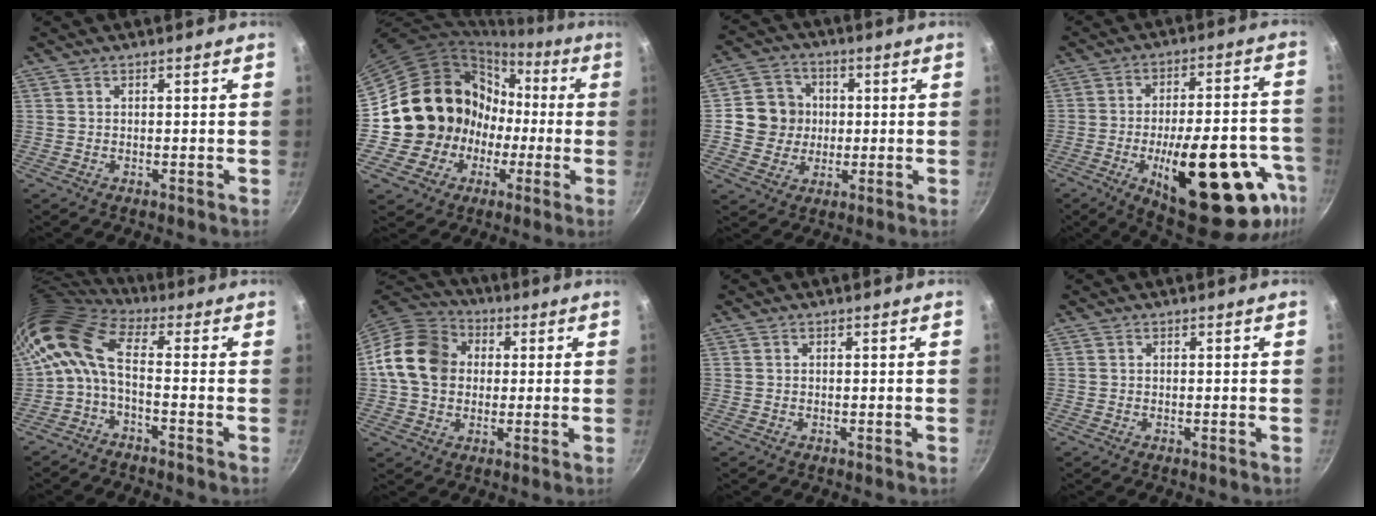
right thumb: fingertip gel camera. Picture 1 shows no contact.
{"total": 15.1, "force": [-1.4, 14.5, 3.8], "torque": [-0.020, 0.053, -0.011]}
{"total": 9.4, "force": [0.4, 8.9, 3.1], "torque": [-0.019, 0.014, -0.002]}
{"total": 28.6, "force": [-11.2, 11.4, 23.8], "torque": [-0.276, 0.035, -0.147]}
{"total": 9.4, "force": [-0.4, 4.2, 8.4], "torque": [-0.189, 0.020, -0.021]}
{"total": 14.6, "force": [1.6, 11.9, 8.3], "torque": [-0.128, 0.023, 0.013]}
{"total": 0.0}
{"total": 0.0}